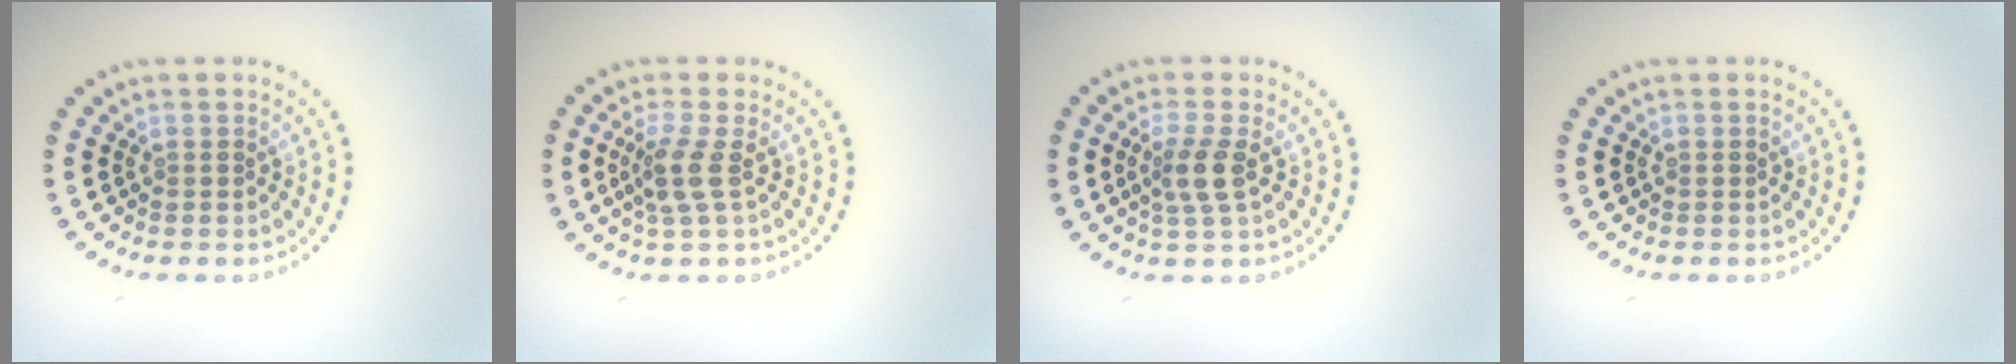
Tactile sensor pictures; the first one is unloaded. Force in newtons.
{"total": 2.4, "press": 1.9, "slide": 1.6}
{"total": 2.5, "press": 2.1, "slide": 1.4}
{"total": 0.0}